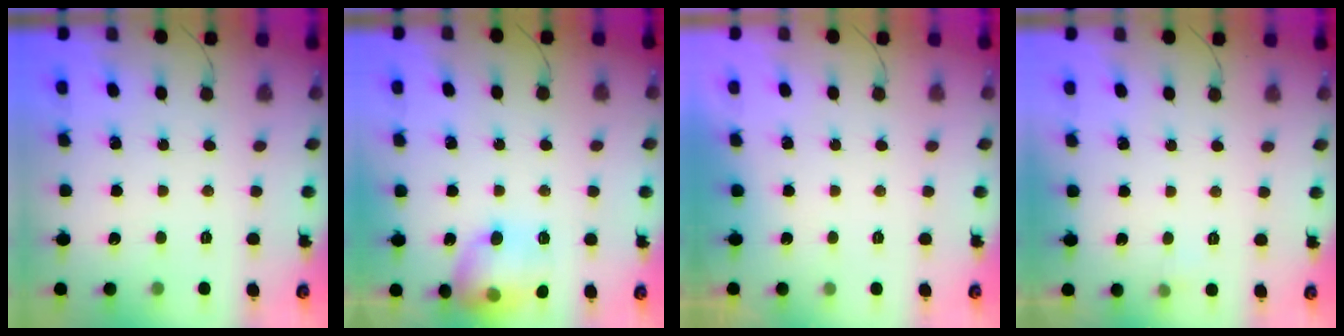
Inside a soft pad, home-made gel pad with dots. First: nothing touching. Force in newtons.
{"total": 14.8, "press": 14.7, "slide": 1.7}
{"total": 0.0}
{"total": 2.5, "press": 2.3, "slide": 1.1}